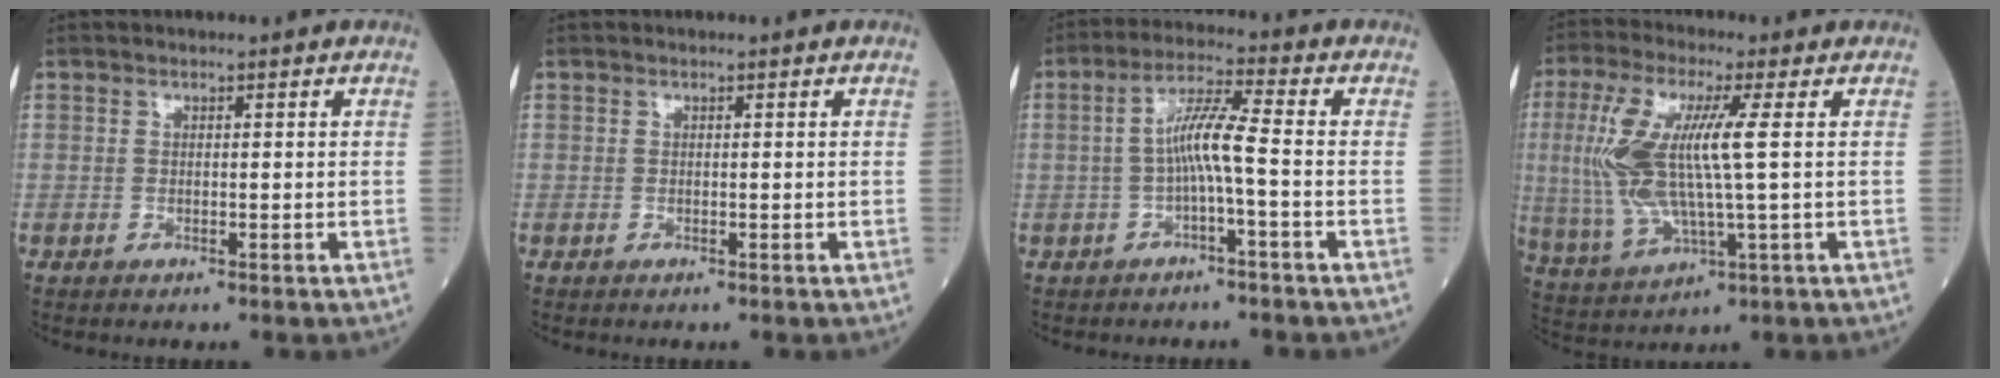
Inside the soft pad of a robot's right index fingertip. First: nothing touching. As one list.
[{"total": 0.0}, {"total": 5.9, "force": [-1.0, -0.2, 5.8], "torque": [-0.112, 0.018, -0.018]}, {"total": 12.8, "force": [1.5, 1.9, 12.5], "torque": [-0.290, 0.008, 0.029]}]